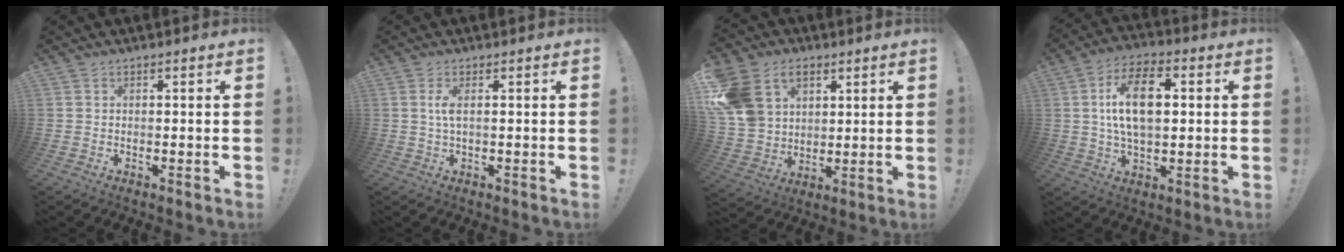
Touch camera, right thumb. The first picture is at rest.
{"total": 2.6, "force": [0.4, 0.4, 2.6], "torque": [-0.056, -0.001, 0.002]}
{"total": 16.5, "force": [7.0, 12.5, 8.1], "torque": [-0.154, -0.028, 0.140]}
{"total": 15.0, "force": [2.2, 8.2, 12.4], "torque": [-0.215, 0.004, 0.032]}